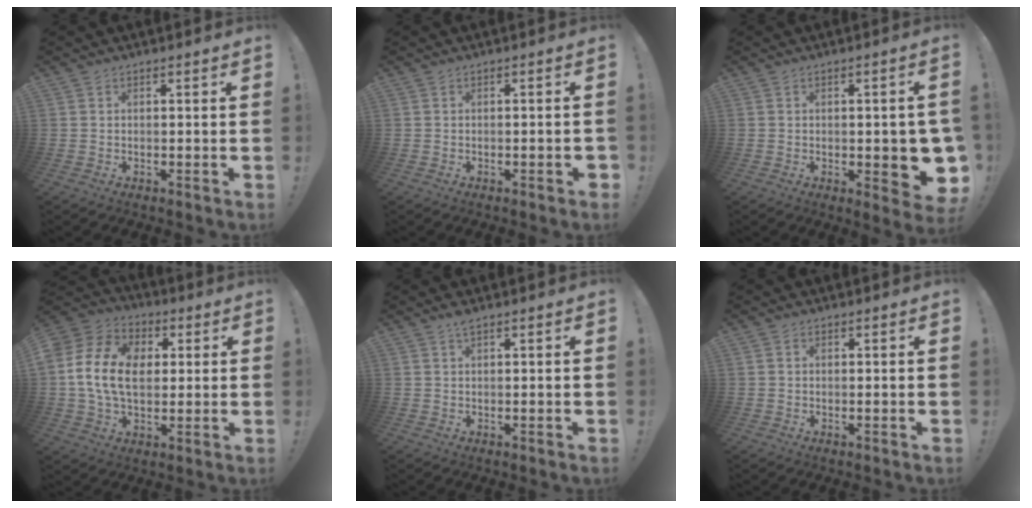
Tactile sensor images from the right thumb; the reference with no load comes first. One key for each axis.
{"total": 1.5, "fx": -0.7, "fy": -0.3, "fz": 1.3, "tx": -0.023, "ty": 0.003, "tz": -0.012}
{"total": 8.6, "fx": -1.3, "fy": 3.2, "fz": 7.8, "tx": -0.079, "ty": -0.006, "tz": -0.012}
{"total": 17.1, "fx": 1.8, "fy": 12.4, "fz": 11.6, "tx": -0.212, "ty": 0.013, "tz": 0.034}
{"total": 1.0, "fx": 0.9, "fy": 0.0, "fz": 0.3, "tx": -0.006, "ty": 0.001, "tz": 0.015}
{"total": 0.7, "fx": 0.3, "fy": 0.6, "fz": -0.3, "tx": 0.004, "ty": 0.002, "tz": 0.007}